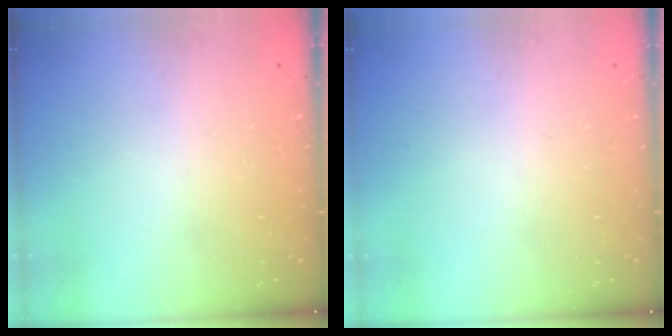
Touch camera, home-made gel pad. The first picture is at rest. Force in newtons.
{"total": 0.0}